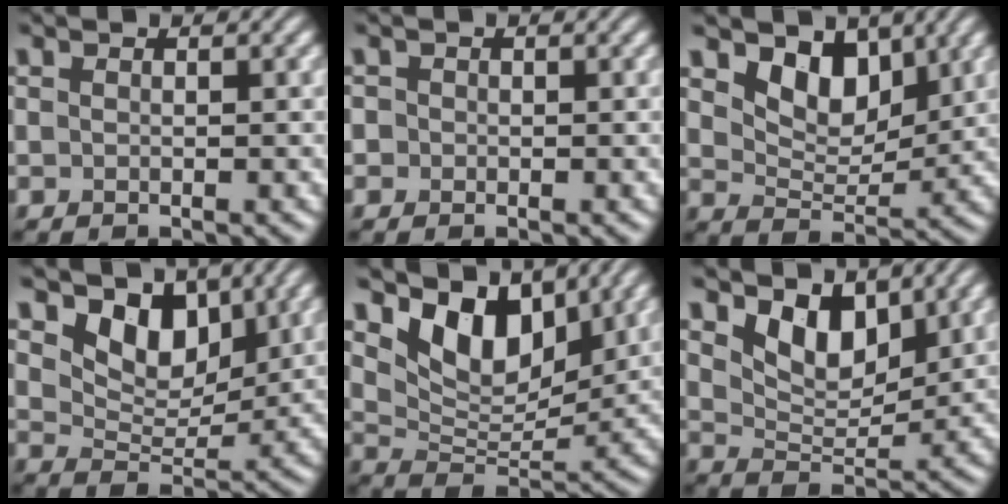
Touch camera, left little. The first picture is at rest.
{"total": 0.7, "force": [-0.1, 0.7, 0.1], "torque": [0.004, -0.004, -0.006]}
{"total": 4.8, "force": [3.0, 2.7, 2.6], "torque": [-0.052, -0.011, 0.042]}
{"total": 5.5, "force": [3.4, 3.2, 3.0], "torque": [-0.057, -0.010, 0.047]}
{"total": 7.2, "force": [4.5, 3.8, 4.2], "torque": [-0.077, -0.011, 0.075]}
{"total": 4.6, "force": [2.9, 2.4, 2.6], "torque": [-0.057, -0.013, 0.046]}